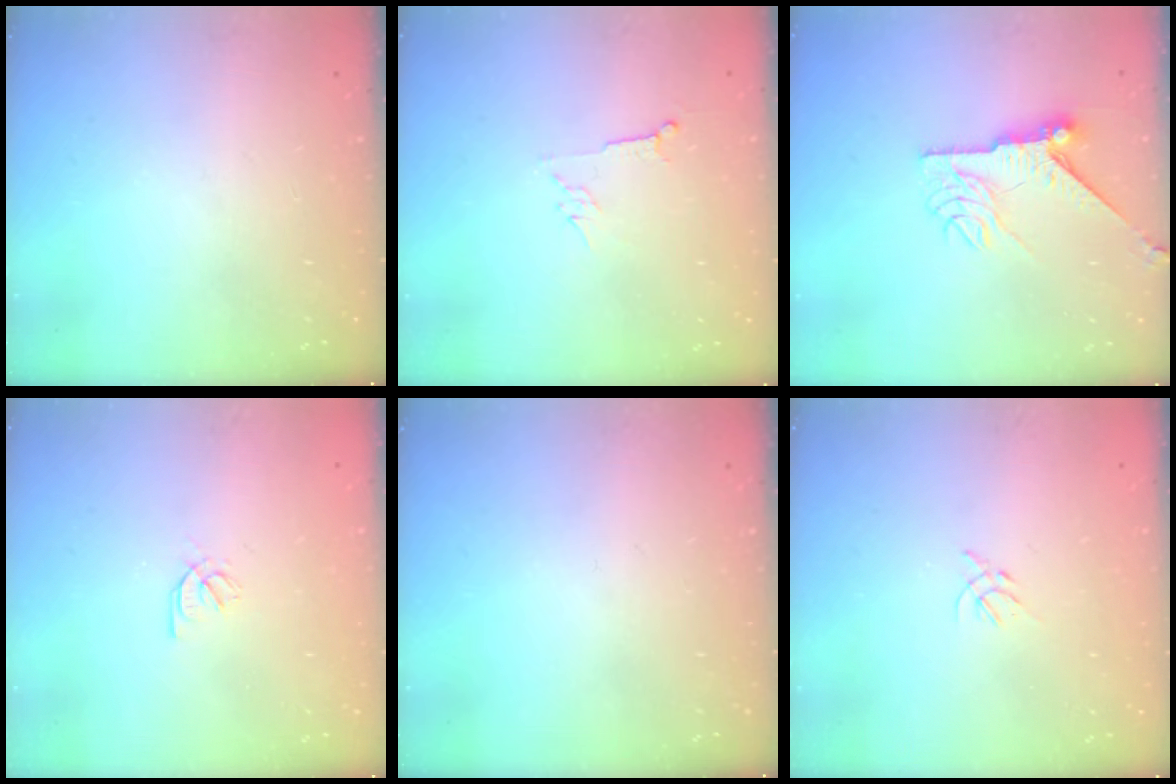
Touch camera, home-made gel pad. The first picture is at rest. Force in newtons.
{"total": 4.0, "press": 4.0, "slide": 0.7}
{"total": 8.7, "press": 8.7, "slide": 0.3}
{"total": 2.2, "press": 2.1, "slide": 0.6}
{"total": 0.0}
{"total": 2.3, "press": 2.2, "slide": 0.6}